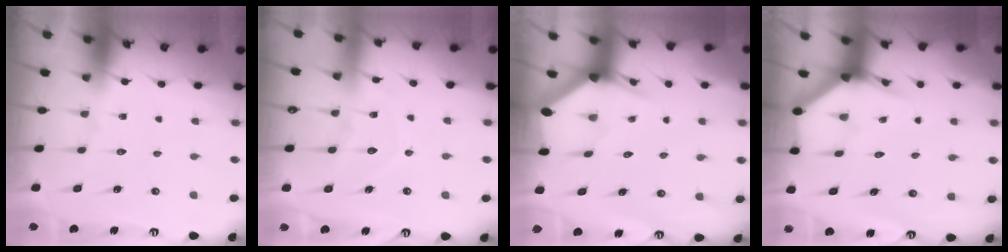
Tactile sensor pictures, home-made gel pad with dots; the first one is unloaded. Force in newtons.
{"total": 6.4, "press": 6.4, "slide": 0.6}
{"total": 3.1, "press": 3.1, "slide": 0.1}
{"total": 4.0, "press": 4.0, "slide": 0.2}